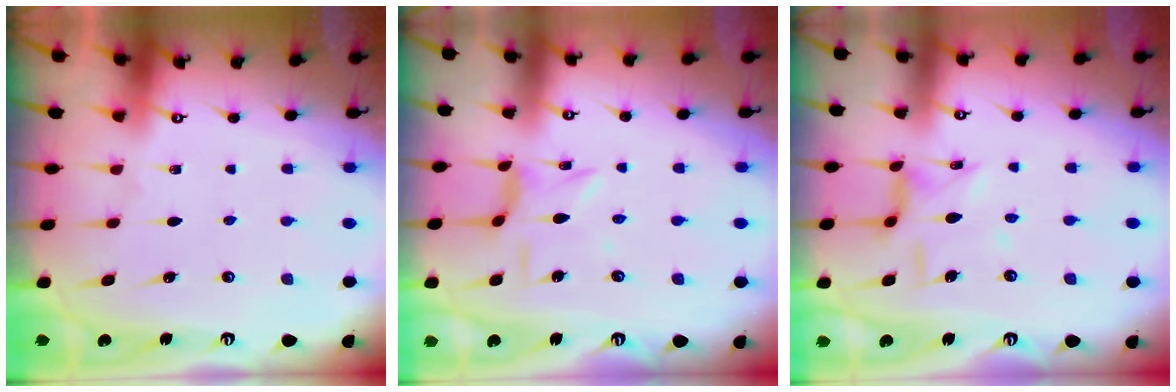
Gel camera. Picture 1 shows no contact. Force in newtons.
{"total": 2.4, "press": 2.4, "slide": 0.4}
{"total": 7.8, "press": 7.8, "slide": 0.5}